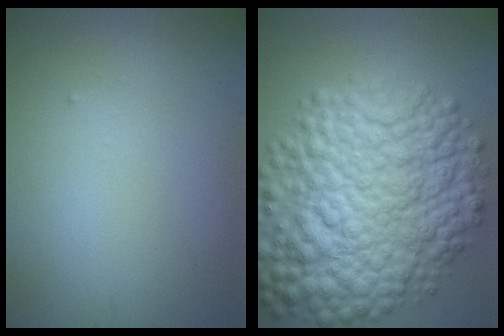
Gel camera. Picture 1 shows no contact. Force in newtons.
{"total": 12.2, "press": 12.2, "slide": 0.2}